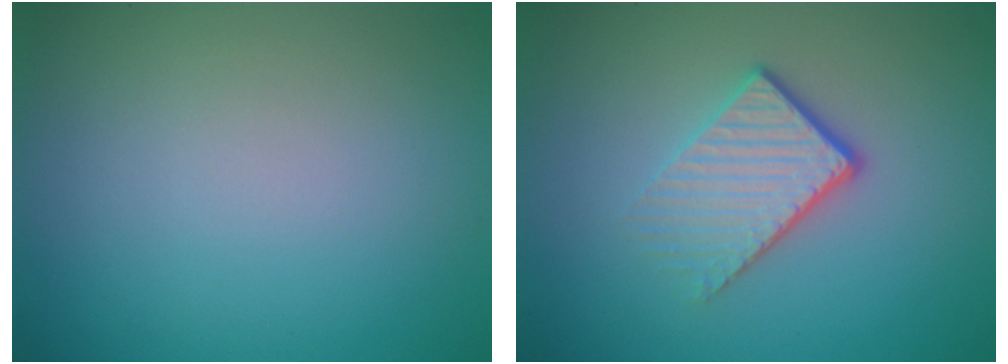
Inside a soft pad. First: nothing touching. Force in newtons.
{"total": 3.9, "press": 2.7, "slide": 2.9}